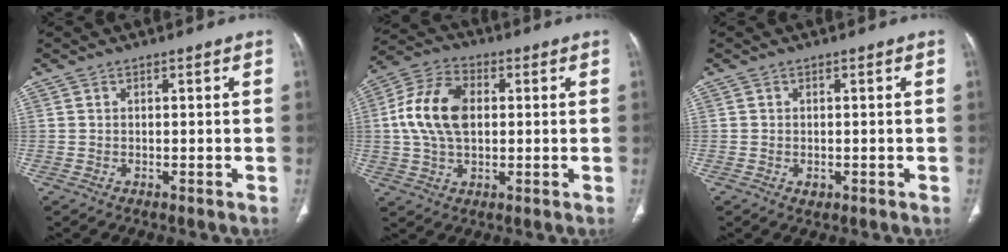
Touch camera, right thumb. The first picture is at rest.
{"total": 12.9, "force": [1.3, 7.9, 10.1], "torque": [-0.198, 0.019, 0.018]}
{"total": 1.2, "force": [-0.4, 0.9, 0.7], "torque": [-0.006, 0.000, -0.002]}